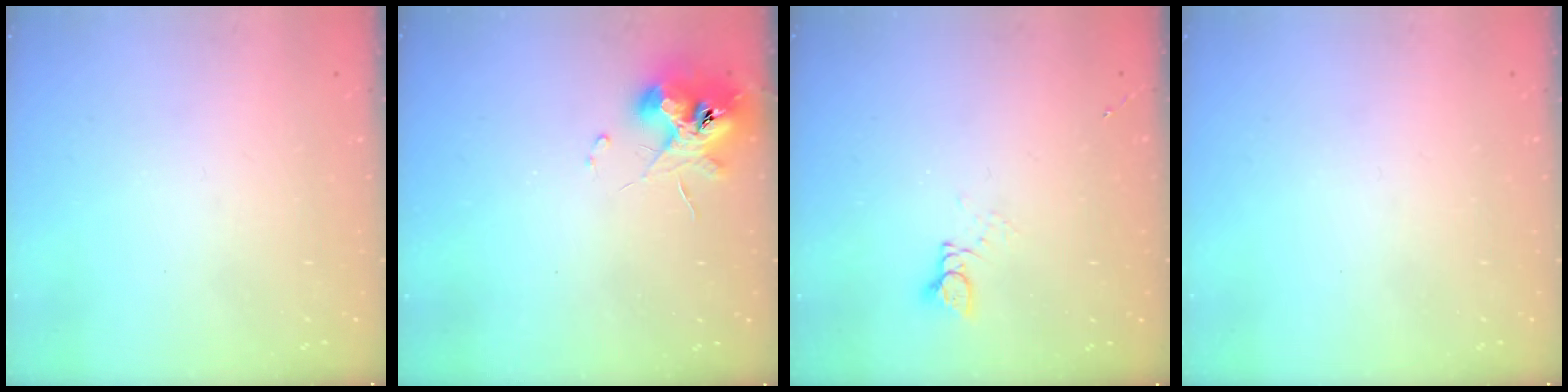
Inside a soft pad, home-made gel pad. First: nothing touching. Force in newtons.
{"total": 11.0, "press": 11.0, "slide": 0.7}
{"total": 2.6, "press": 2.6, "slide": 0.3}
{"total": 0.0}